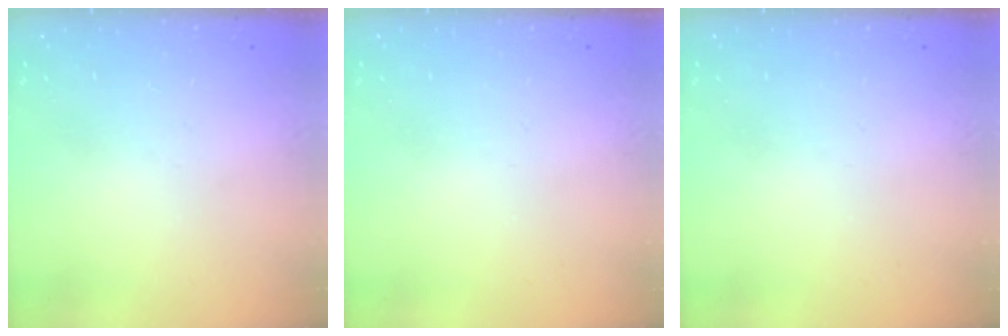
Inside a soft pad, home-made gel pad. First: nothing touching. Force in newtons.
{"total": 0.0}
{"total": 0.0}